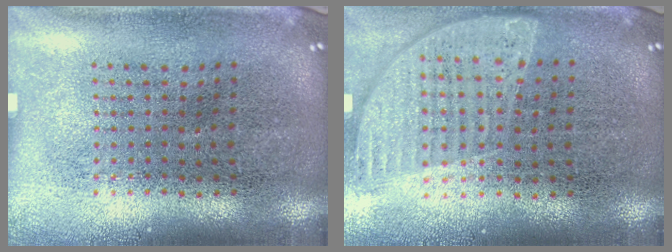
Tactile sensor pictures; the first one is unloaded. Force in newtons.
{"total": 0.9, "press": 0.8, "slide": 0.3}